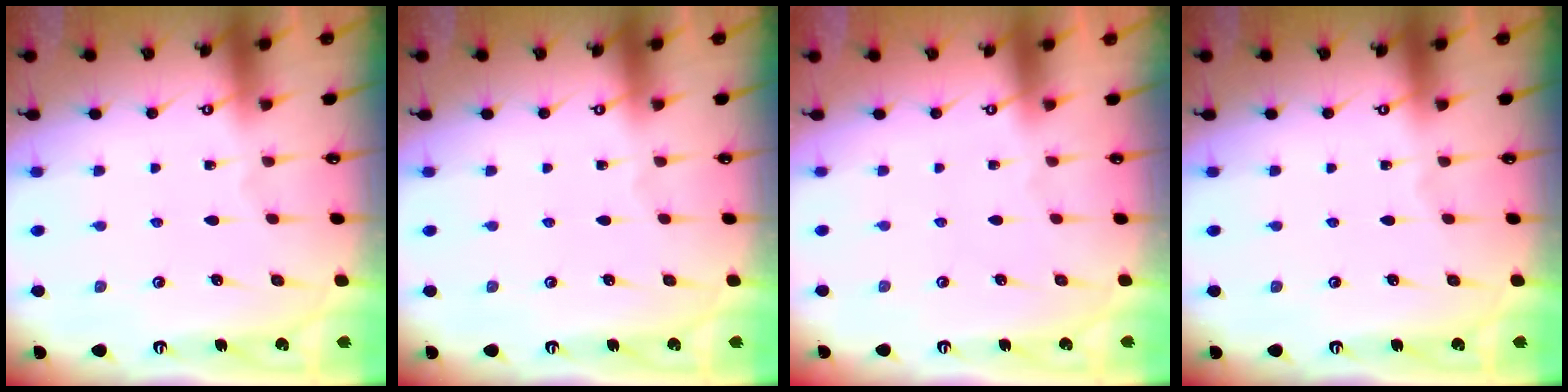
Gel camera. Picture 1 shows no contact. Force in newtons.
{"total": 0.0}
{"total": 1.5, "press": 1.4, "slide": 0.6}
{"total": 0.0}